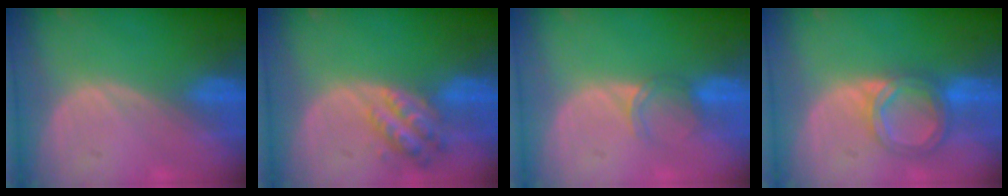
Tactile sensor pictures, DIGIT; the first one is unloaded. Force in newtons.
{"total": 6.0, "press": 5.5, "slide": 2.3}
{"total": 2.9, "press": 2.5, "slide": 1.5}
{"total": 6.4, "press": 5.6, "slide": 3.1}